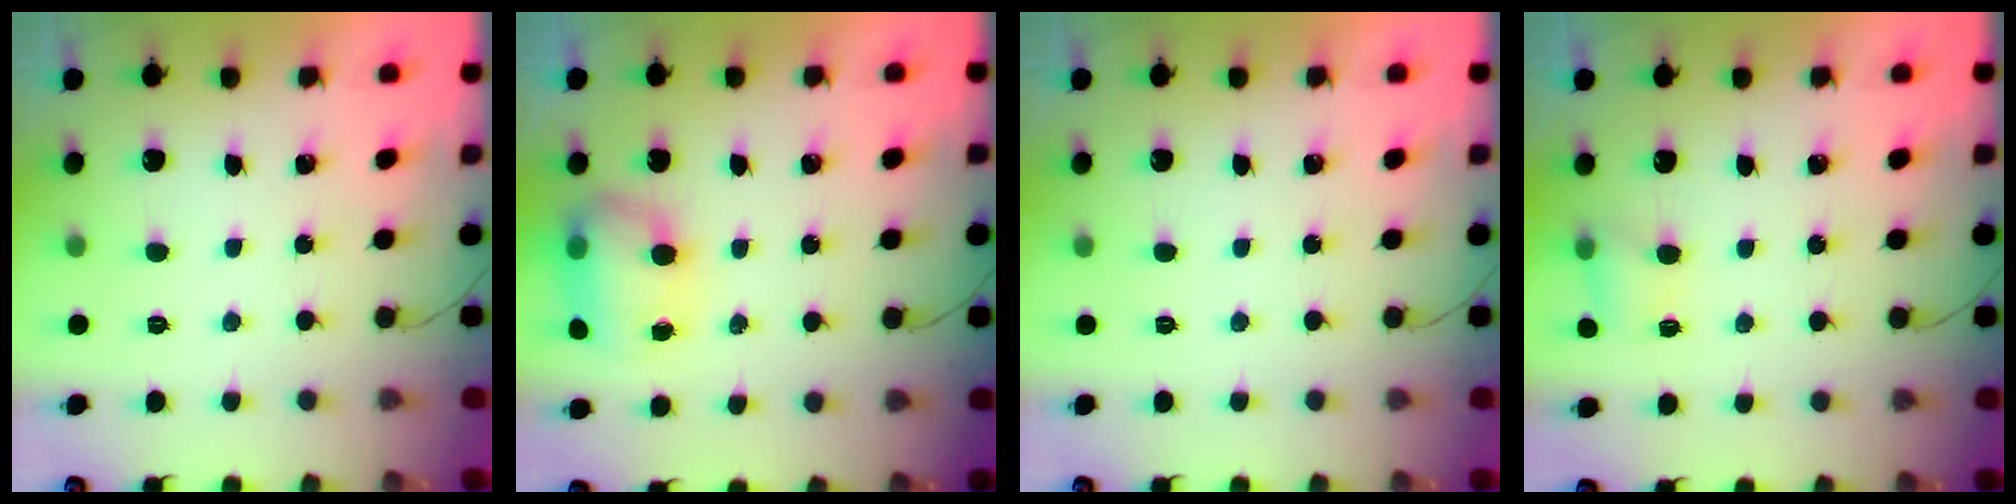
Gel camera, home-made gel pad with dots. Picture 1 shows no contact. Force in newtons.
{"total": 11.7, "press": 9.3, "slide": 7.1}
{"total": 0.0}
{"total": 7.8, "press": 4.7, "slide": 6.2}